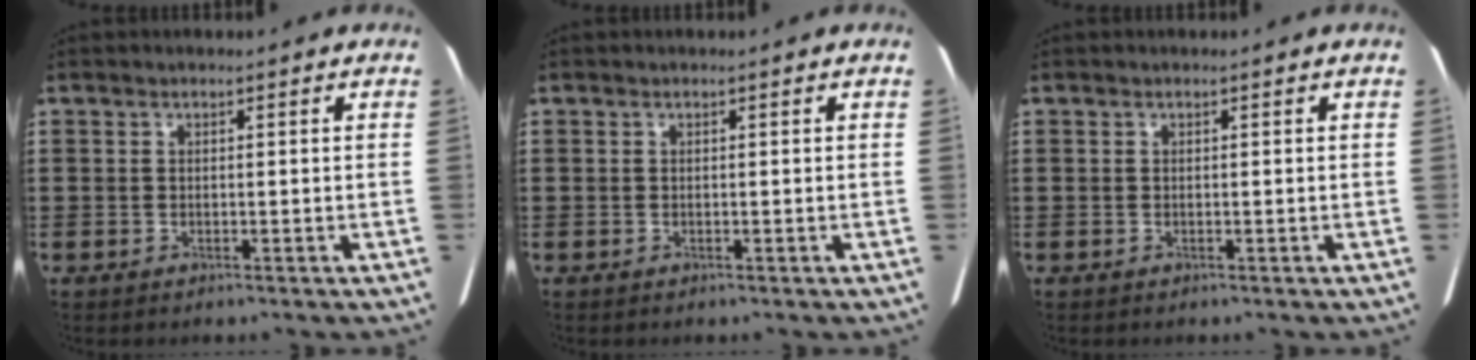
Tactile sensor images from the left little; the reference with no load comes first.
{"total": 0.0}
{"total": 0.0}